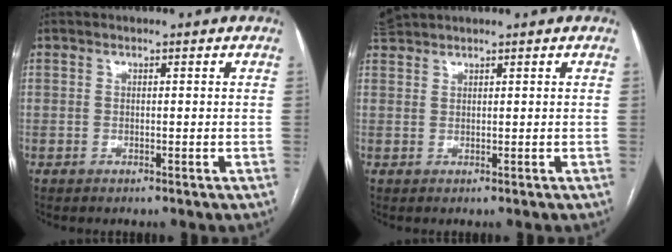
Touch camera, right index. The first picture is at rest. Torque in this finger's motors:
{"motor_torque": [-0.26, 0.34, -0.04, 0.01]}